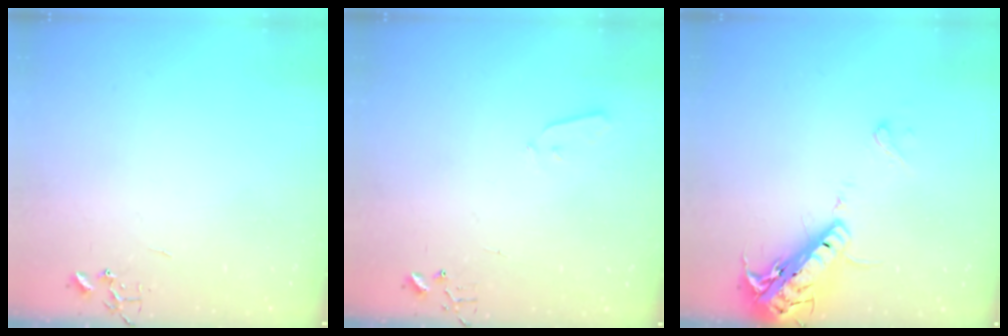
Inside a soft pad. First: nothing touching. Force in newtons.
{"total": 3.0, "press": 2.9, "slide": 0.7}
{"total": 17.5, "press": 17.2, "slide": 3.6}